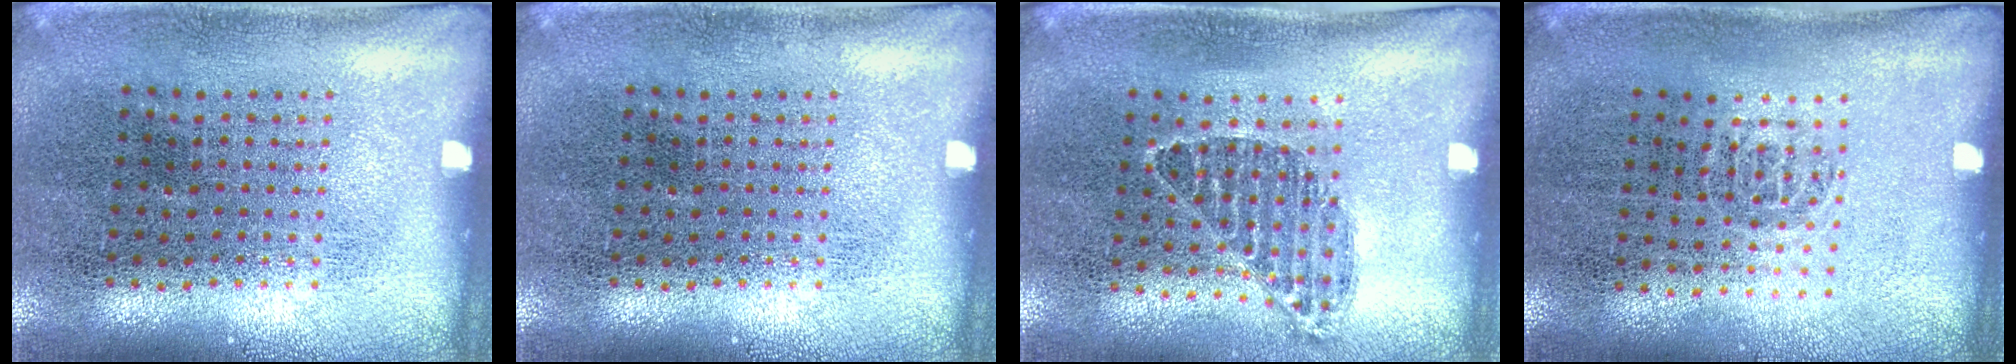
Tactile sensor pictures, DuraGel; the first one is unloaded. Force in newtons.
{"total": 0.0}
{"total": 0.9, "press": 0.7, "slide": 0.5}
{"total": 0.6, "press": 0.4, "slide": 0.4}